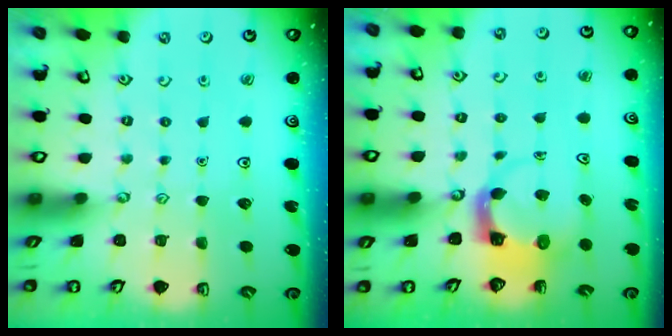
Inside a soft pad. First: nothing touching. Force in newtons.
{"total": 4.0, "press": 4.0, "slide": 0.5}